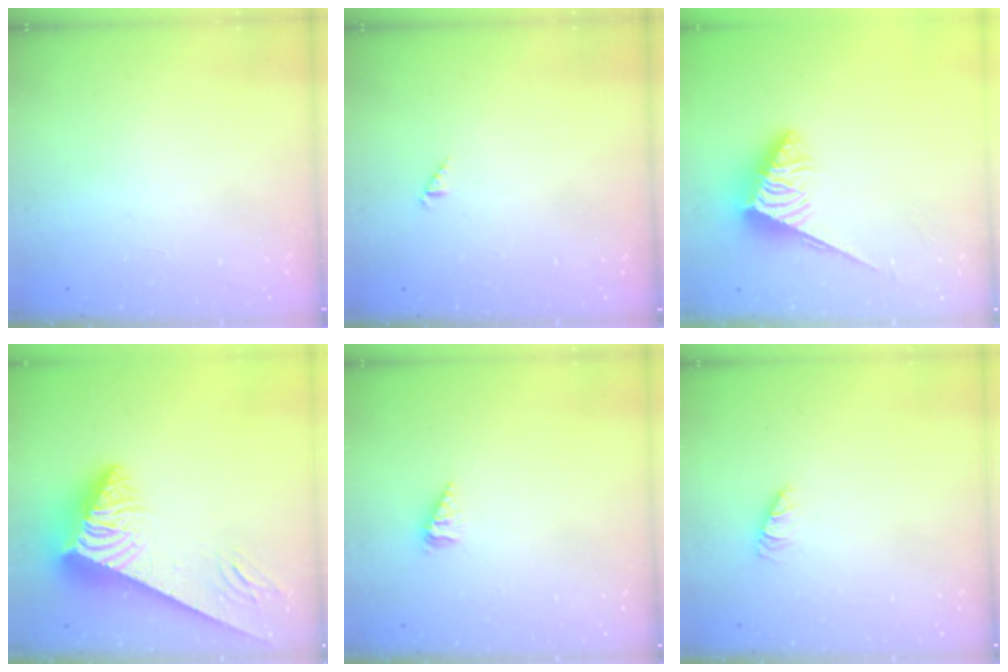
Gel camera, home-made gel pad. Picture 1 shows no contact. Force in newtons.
{"total": 0.7, "press": 0.7, "slide": 0.2}
{"total": 3.8, "press": 3.8, "slide": 0.4}
{"total": 8.9, "press": 8.9, "slide": 1.1}
{"total": 2.2, "press": 2.2, "slide": 0.4}
{"total": 1.0, "press": 1.0, "slide": 0.1}